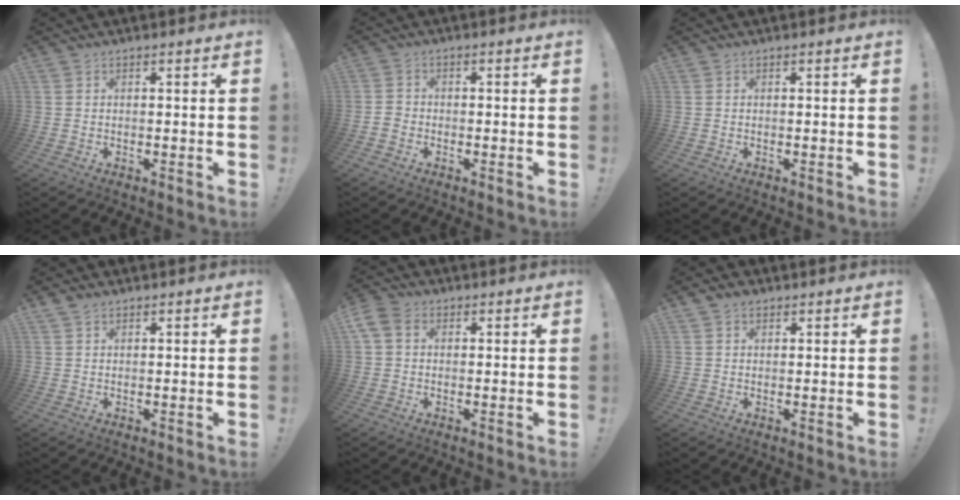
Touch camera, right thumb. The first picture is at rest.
{"total": 2.4, "force": [-1.6, 1.7, 0.8], "torque": [-0.019, 0.008, -0.031]}
{"total": 0.0}
{"total": 1.2, "force": [0.9, 0.7, 0.5], "torque": [-0.012, -0.001, 0.016]}
{"total": 5.5, "force": [1.8, 4.2, 3.1], "torque": [-0.063, 0.003, 0.035]}
{"total": 1.9, "force": [1.2, 1.3, 0.8], "torque": [-0.006, -0.006, 0.021]}